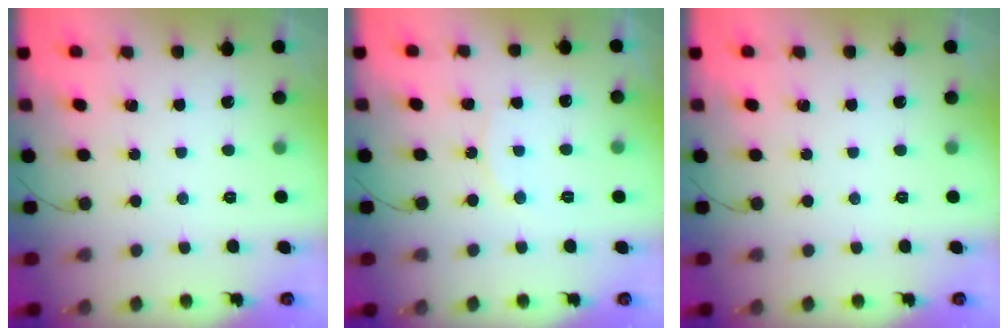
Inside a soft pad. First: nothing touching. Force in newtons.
{"total": 6.5, "press": 6.5, "slide": 0.7}
{"total": 0.0}